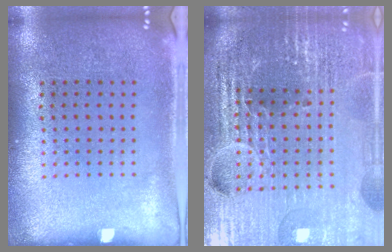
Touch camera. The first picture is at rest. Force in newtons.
{"total": 6.5, "press": 5.7, "slide": 3.2}